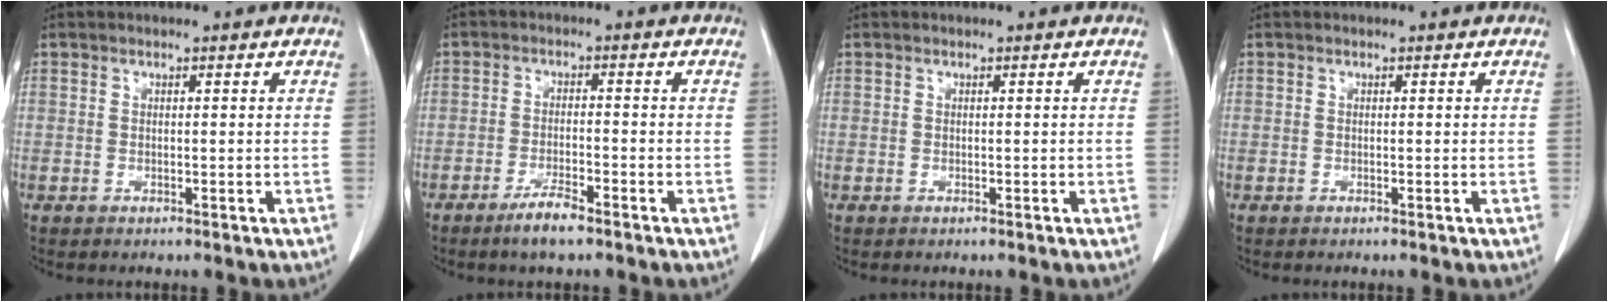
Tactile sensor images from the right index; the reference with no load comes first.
{"total": 4.0, "force": [-3.0, 0.5, 2.7], "torque": [-0.054, -0.003, -0.055]}
{"total": 0.0}
{"total": 0.0}